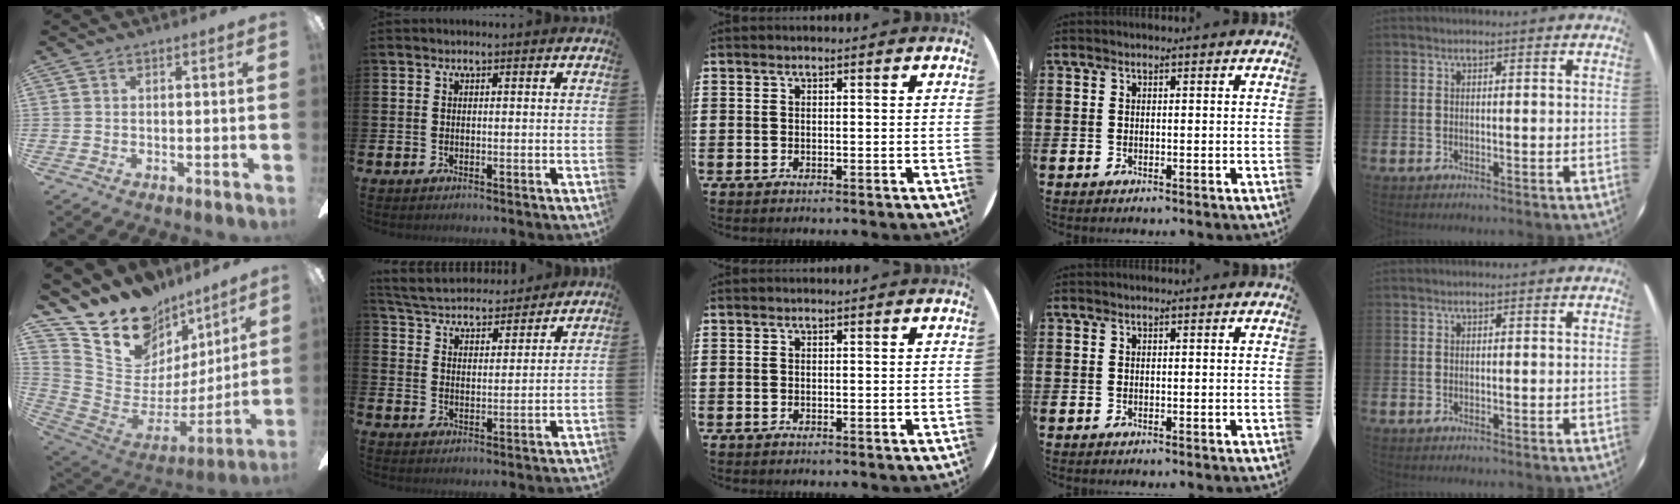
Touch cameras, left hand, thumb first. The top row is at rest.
{"thumb": {"total": 16.3, "force": [12.9, 9.2, 3.7], "torque": [-0.082, -0.112, 0.245]}, "index": {"total": 5.3, "force": [5.1, 1.2, 0.4], "torque": [-0.034, -0.037, 0.090]}}